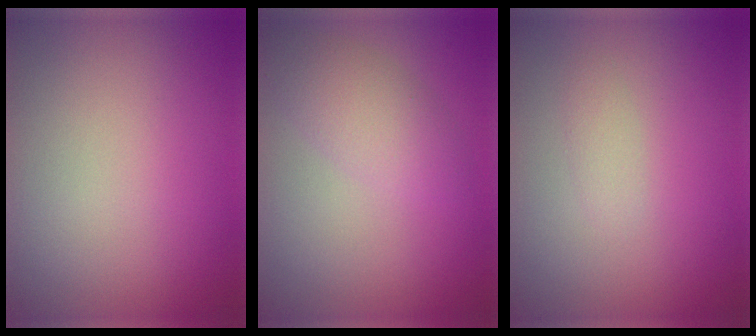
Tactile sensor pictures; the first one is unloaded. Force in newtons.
{"total": 3.0, "press": 3.0, "slide": 0.1}
{"total": 0.9, "press": 0.9, "slide": 0.0}